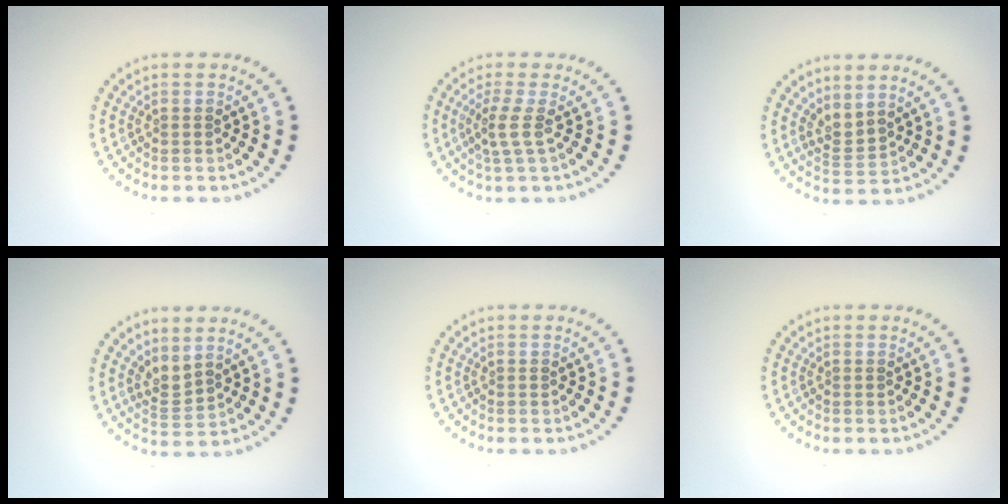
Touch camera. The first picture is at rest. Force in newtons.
{"total": 2.1, "press": 1.5, "slide": 1.4}
{"total": 2.1, "press": 1.4, "slide": 1.6}
{"total": 2.1, "press": 1.4, "slide": 1.5}
{"total": 0.0}
{"total": 0.0}